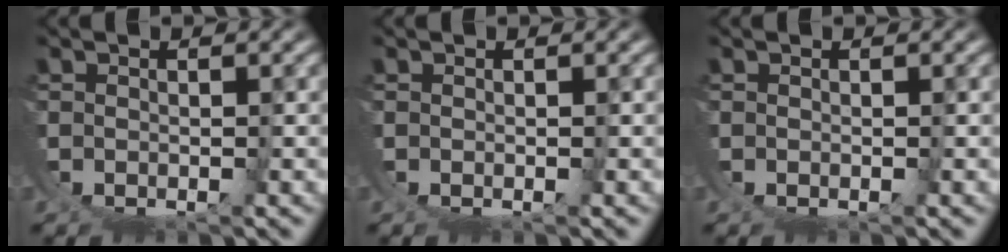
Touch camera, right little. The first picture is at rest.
{"total": 0.0}
{"total": 0.0}